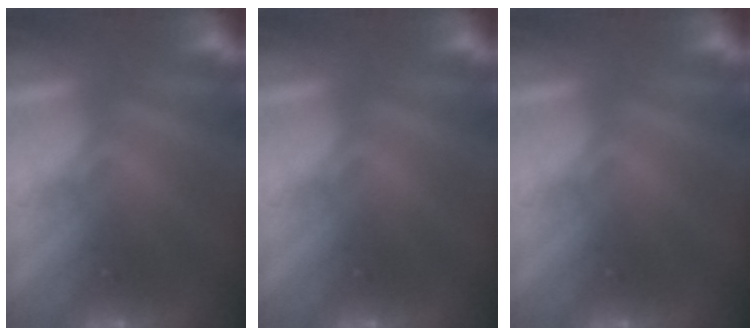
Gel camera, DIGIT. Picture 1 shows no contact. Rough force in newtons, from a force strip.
{"total": 0.0}
{"total": 0.0}